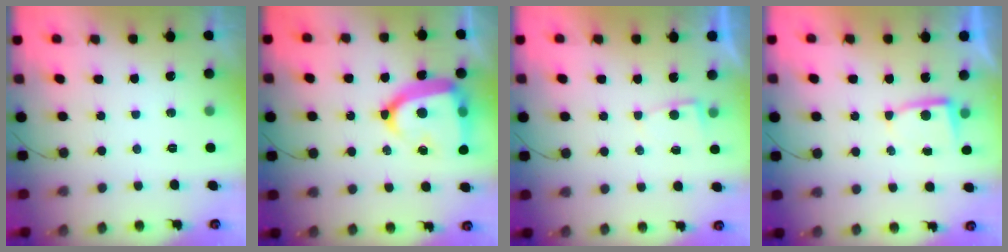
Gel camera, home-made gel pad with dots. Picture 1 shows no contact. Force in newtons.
{"total": 18.8, "press": 18.8, "slide": 1.5}
{"total": 1.8, "press": 1.8, "slide": 0.2}
{"total": 3.0, "press": 3.0, "slide": 0.4}